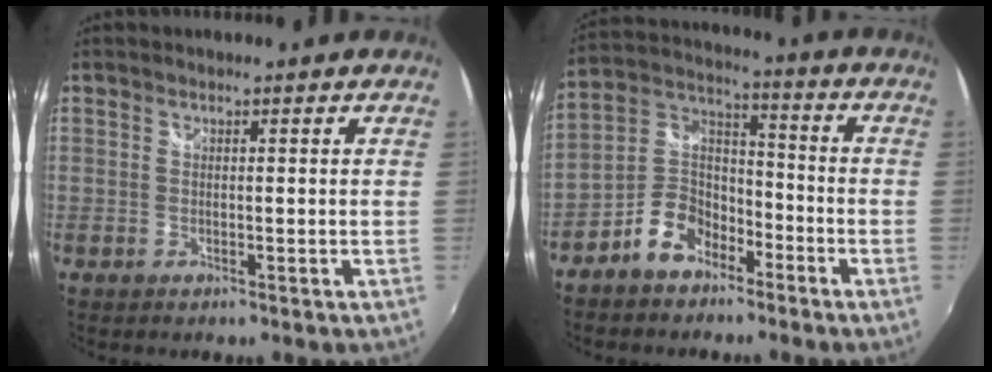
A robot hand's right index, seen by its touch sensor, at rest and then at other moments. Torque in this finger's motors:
{"motor_torque": [-0.01, -0.14, -0.57, -0.21]}